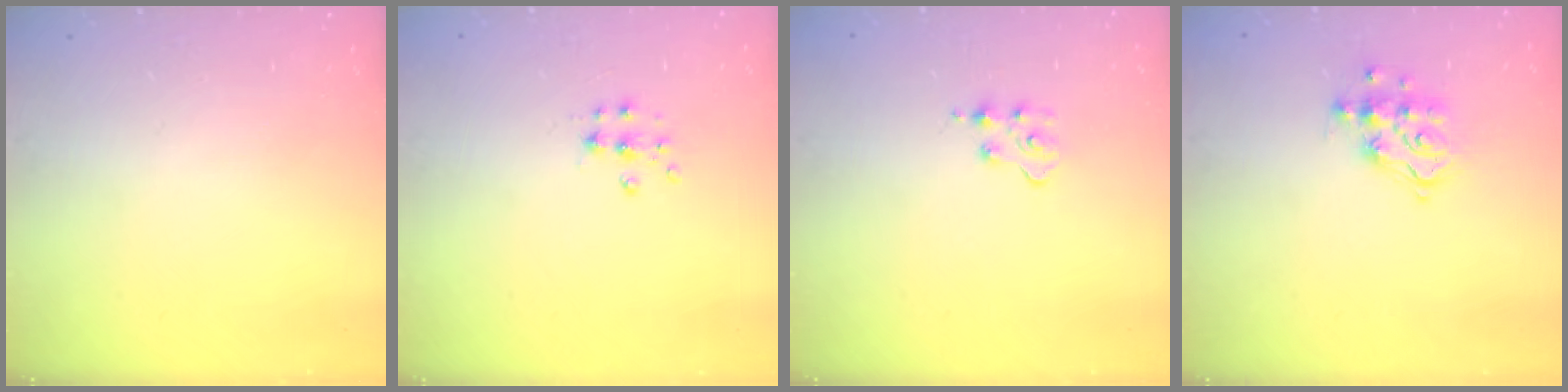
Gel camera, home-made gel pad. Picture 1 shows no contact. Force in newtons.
{"total": 7.1, "press": 7.1, "slide": 0.6}
{"total": 3.0, "press": 3.0, "slide": 0.3}
{"total": 11.2, "press": 11.2, "slide": 0.7}